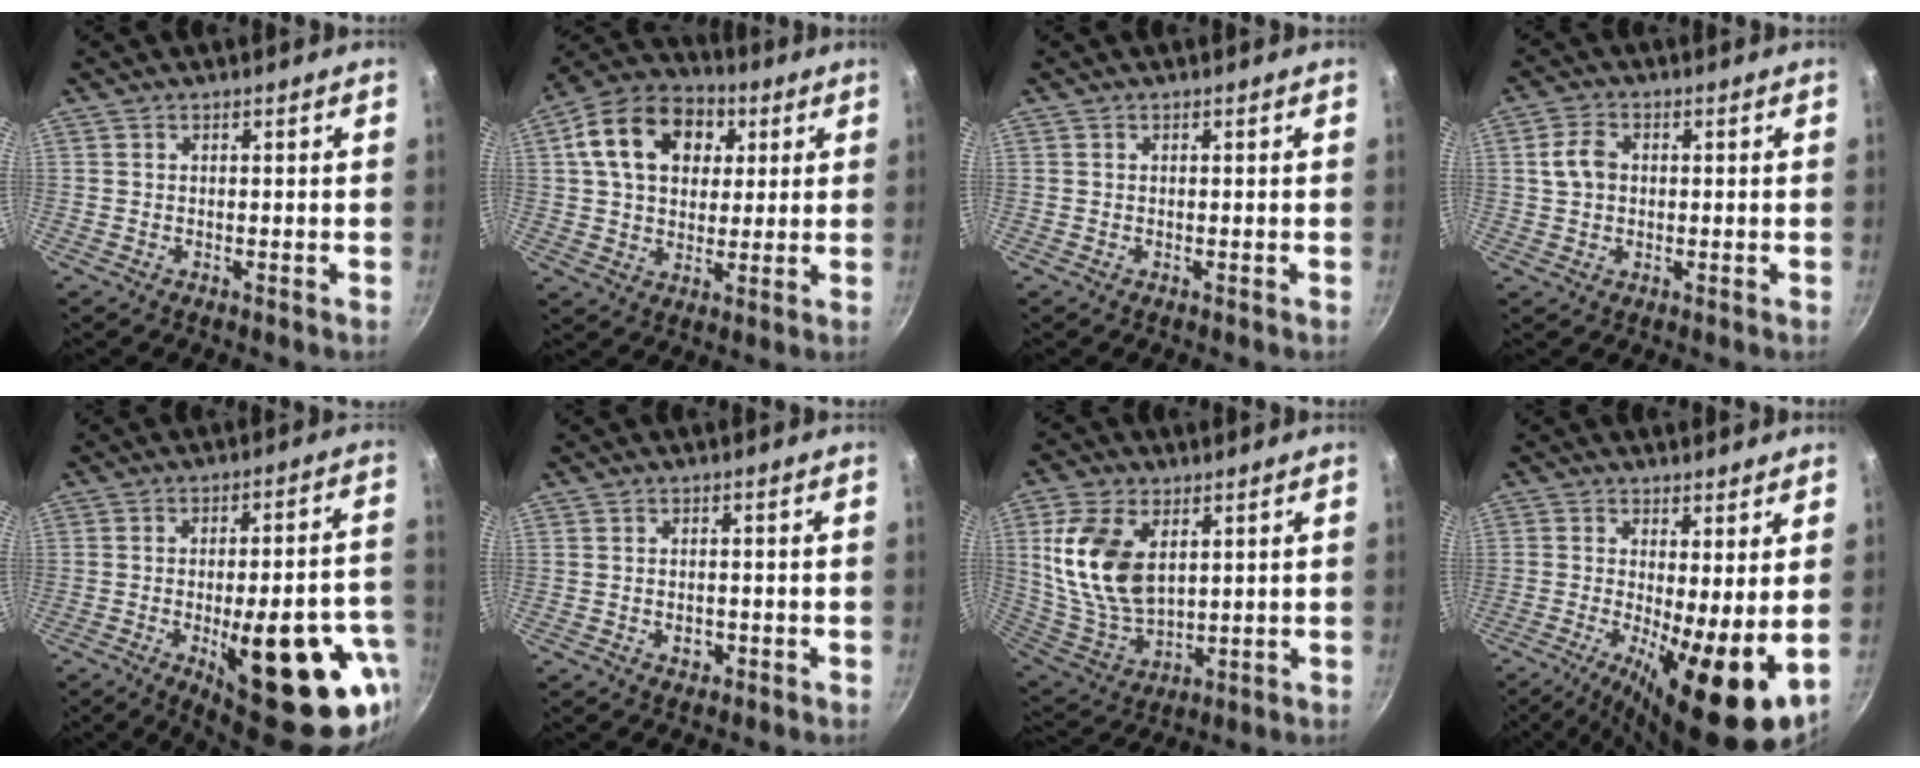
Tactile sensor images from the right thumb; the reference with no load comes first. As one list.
[{"total": 16.8, "force": [5.0, 12.2, 10.5], "torque": [-0.157, 0.016, 0.071]}, {"total": 0.0}, {"total": 5.0, "force": [0.5, 3.8, 3.2], "torque": [-0.050, 0.011, 0.003]}, {"total": 26.3, "force": [-8.9, 9.9, 22.6], "torque": [-0.250, 0.016, -0.104]}, {"total": 2.4, "force": [-0.8, 1.6, 1.6], "torque": [-0.020, 0.003, -0.010]}, {"total": 15.9, "force": [4.3, 9.6, 12.0], "torque": [-0.218, -0.023, 0.097]}, {"total": 14.1, "force": [-1.3, 4.3, 13.4], "torque": [-0.210, -0.021, -0.016]}]